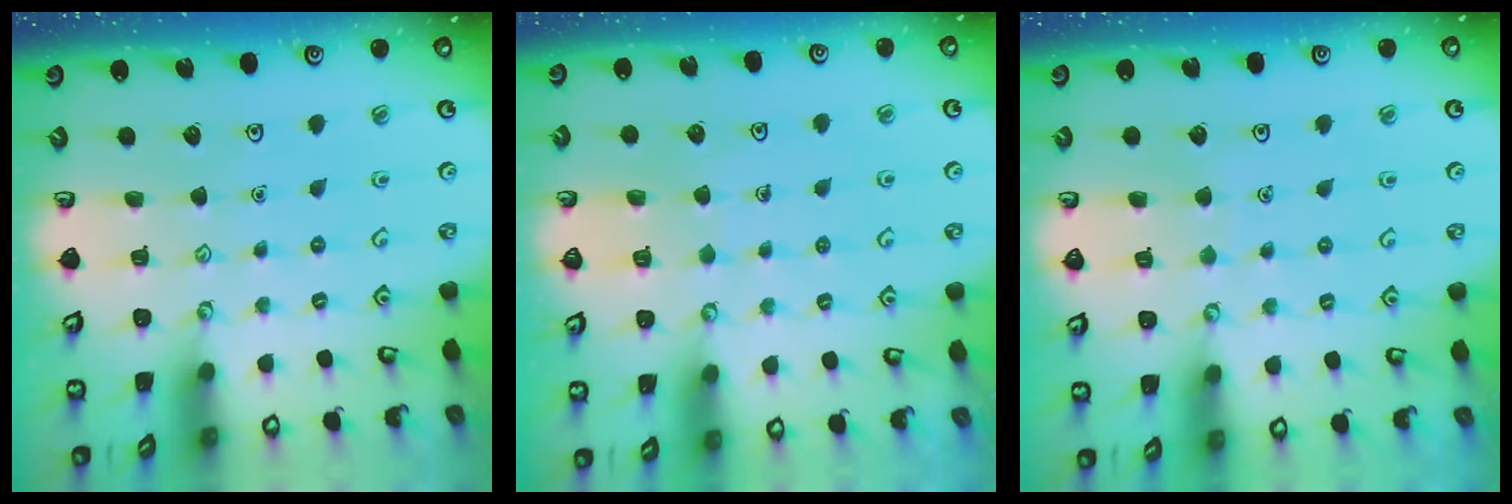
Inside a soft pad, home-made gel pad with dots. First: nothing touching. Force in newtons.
{"total": 3.0, "press": 3.0, "slide": 0.2}
{"total": 2.7, "press": 2.7, "slide": 0.2}